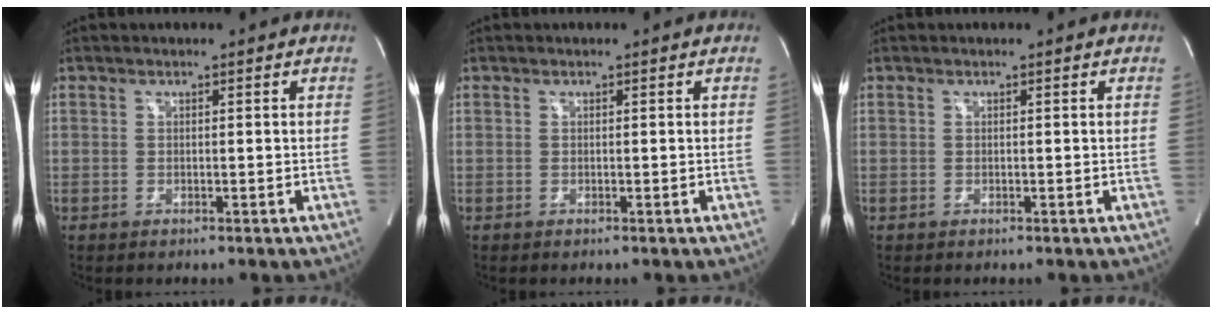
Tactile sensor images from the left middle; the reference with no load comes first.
{"total": 0.0}
{"total": 0.0}